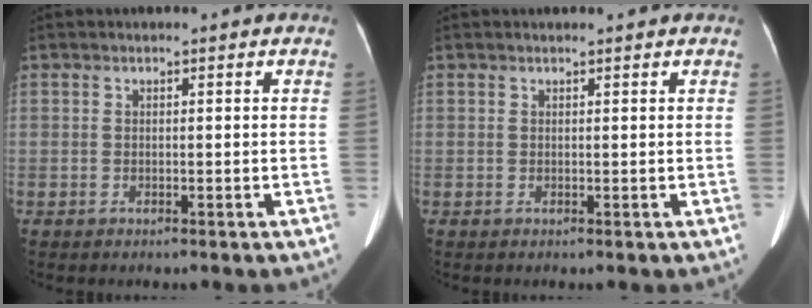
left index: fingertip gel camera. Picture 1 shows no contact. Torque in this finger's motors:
{"motor_torque": [0.02, 0.01, 0.04, 0.02]}